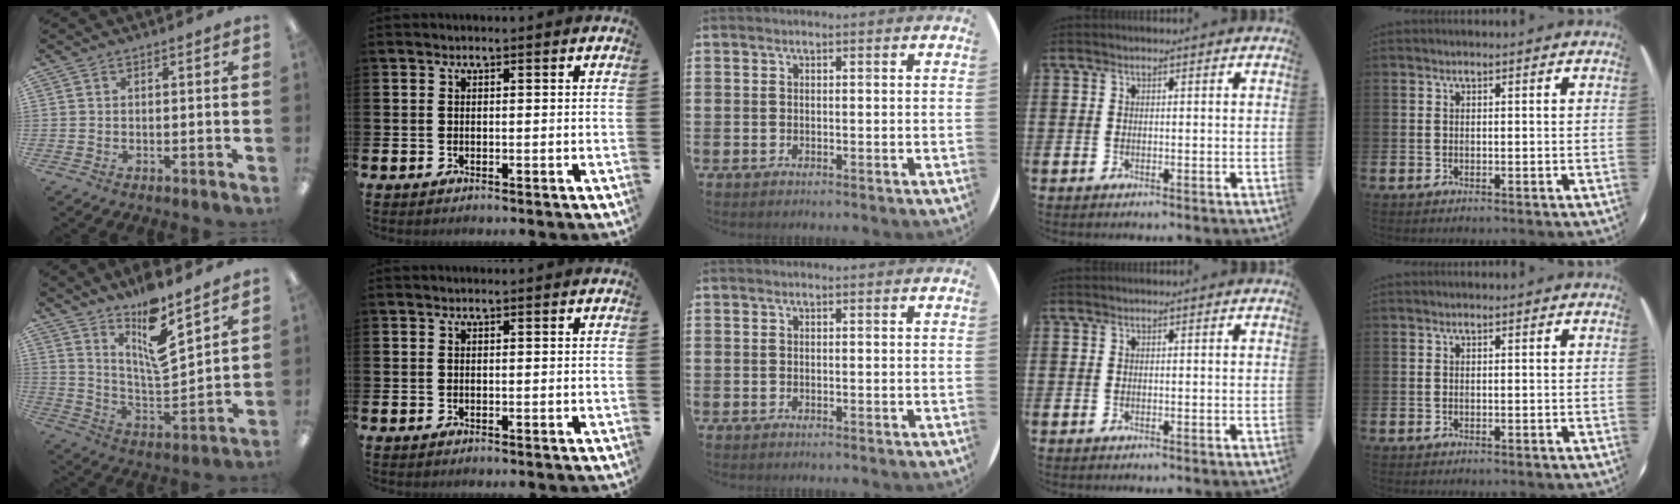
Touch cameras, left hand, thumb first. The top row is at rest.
{"thumb": {"total": 13.6, "force": [9.9, 3.3, 8.8], "torque": [-0.148, -0.066, 0.165]}}